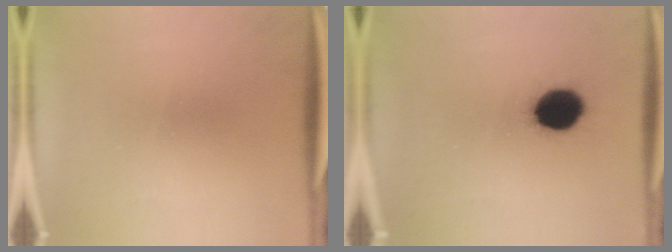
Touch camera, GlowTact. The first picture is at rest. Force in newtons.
{"total": 12.2}